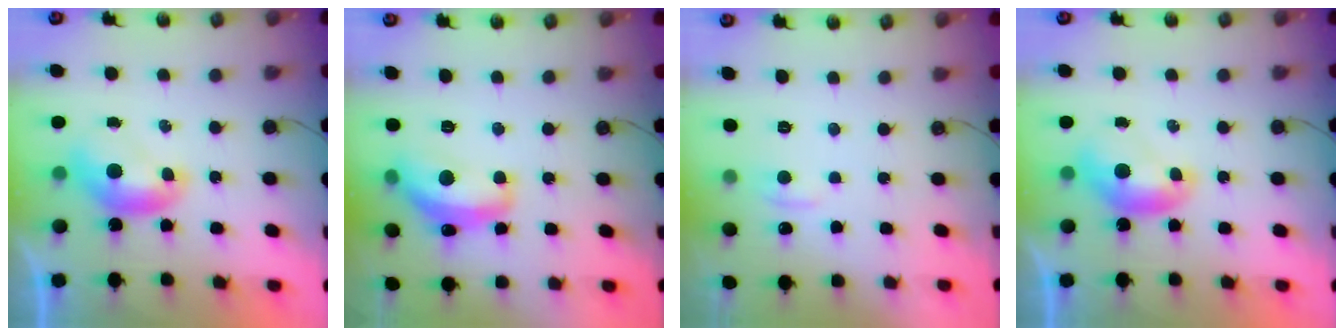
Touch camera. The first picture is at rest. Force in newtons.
{"total": 8.8, "press": 8.8, "slide": 0.5}
{"total": 0.9, "press": 0.6, "slide": 0.7}
{"total": 0.0}